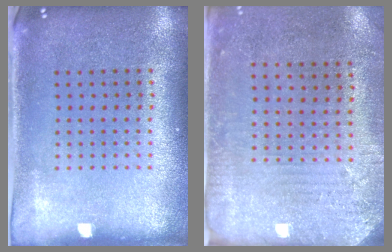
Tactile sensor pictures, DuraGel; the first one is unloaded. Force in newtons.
{"total": 2.8, "press": 2.3, "slide": 1.5}